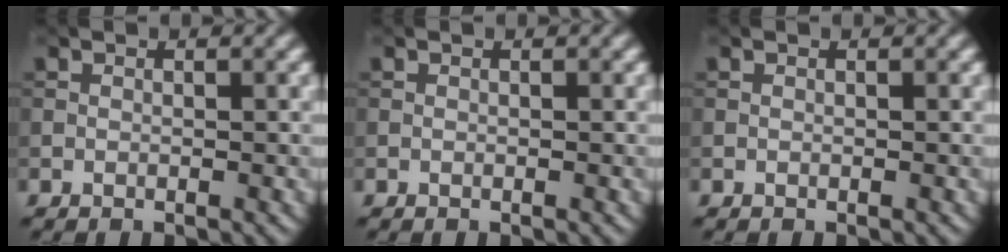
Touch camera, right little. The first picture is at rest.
{"total": 0.0}
{"total": 0.0}